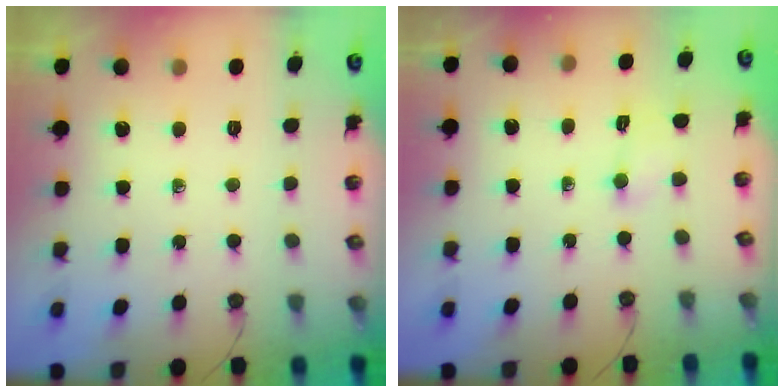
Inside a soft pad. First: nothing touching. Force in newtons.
{"total": 2.4, "press": 2.3, "slide": 0.7}